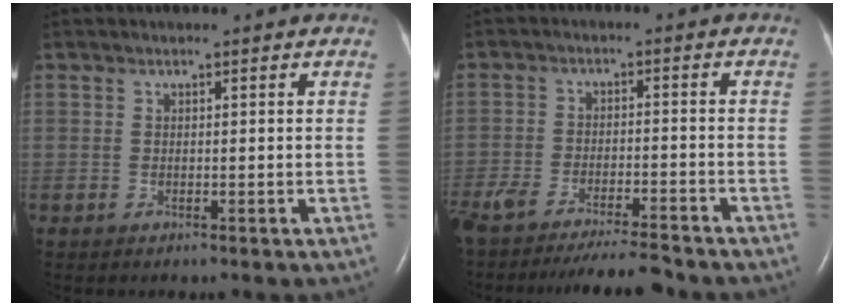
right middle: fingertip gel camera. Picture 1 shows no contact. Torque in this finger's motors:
{"motor_torque": [0.91, -0.91, 0.20, 0.05]}